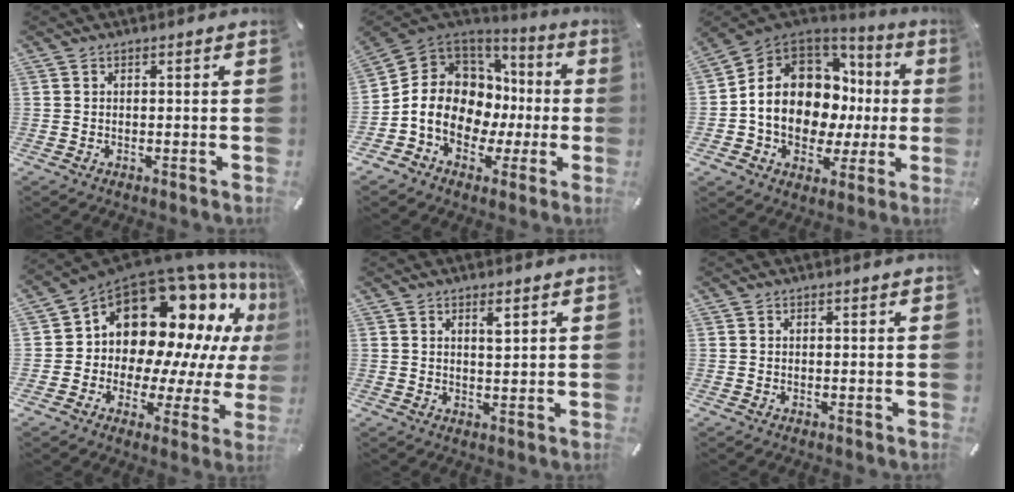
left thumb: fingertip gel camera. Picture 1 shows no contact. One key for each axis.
{"total": 13.1, "fx": -1.5, "fy": 11.3, "fz": 6.5, "tx": -0.144, "ty": -0.018, "tz": -0.022}
{"total": 15.6, "fx": 1.1, "fy": 12.1, "fz": 9.8, "tx": -0.181, "ty": -0.018, "tz": 0.023}
{"total": 19.1, "fx": 10.3, "fy": 12.2, "fz": 10.5, "tx": -0.153, "ty": -0.104, "tz": 0.193}
{"total": 2.5, "fx": 1.4, "fy": 0.6, "fz": 2.0, "tx": -0.036, "ty": -0.002, "tz": 0.022}
{"total": 0.0}